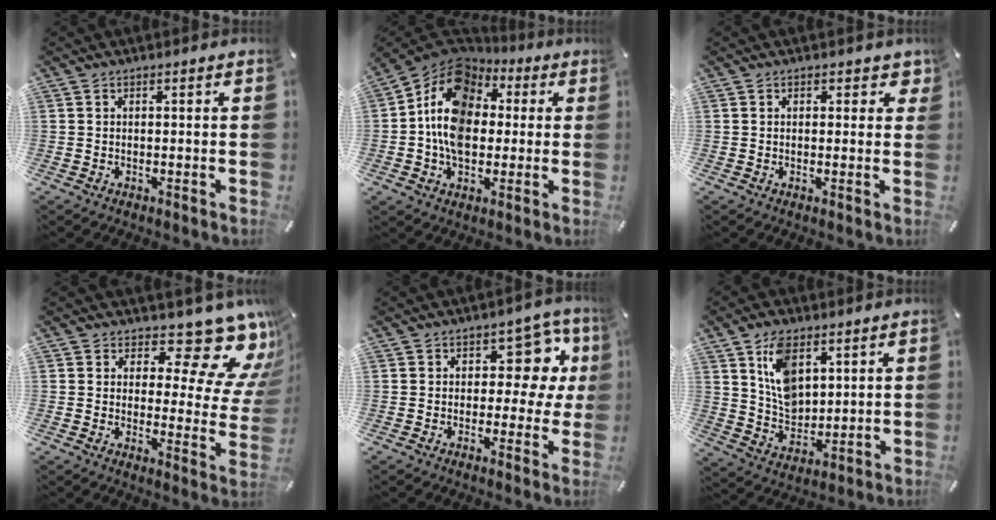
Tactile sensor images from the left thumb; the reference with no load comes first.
{"total": 13.6, "force": [-0.1, 10.9, 8.1], "torque": [-0.161, 0.006, -0.007]}
{"total": 2.0, "force": [0.9, 1.4, 1.1], "torque": [0.001, -0.002, 0.008]}
{"total": 13.6, "force": [10.0, 5.2, 7.5], "torque": [-0.098, -0.088, 0.168]}
{"total": 11.2, "force": [4.0, 7.2, 7.6], "torque": [-0.085, -0.029, 0.067]}
{"total": 10.1, "force": [4.9, 6.5, 5.9], "torque": [-0.115, -0.013, 0.092]}